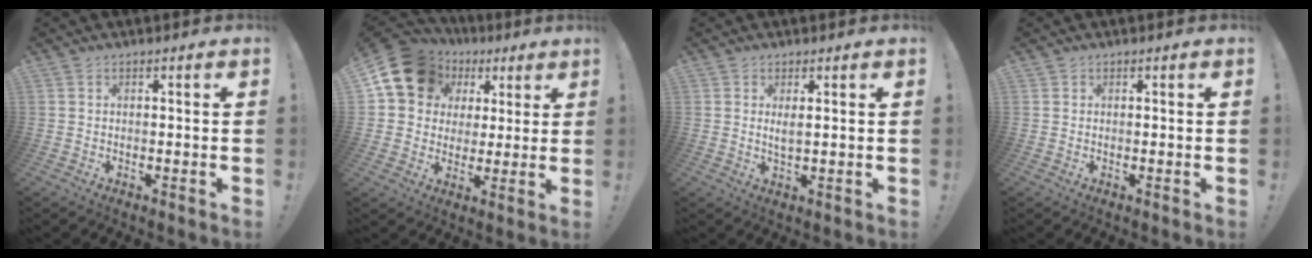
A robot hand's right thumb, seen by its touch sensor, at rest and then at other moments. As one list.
[{"total": 14.5, "force": [6.0, 11.9, 5.7], "torque": [-0.087, -0.023, 0.122]}, {"total": 2.6, "force": [0.9, 0.4, 2.4], "torque": [-0.040, -0.006, 0.015]}, {"total": 0.0}]